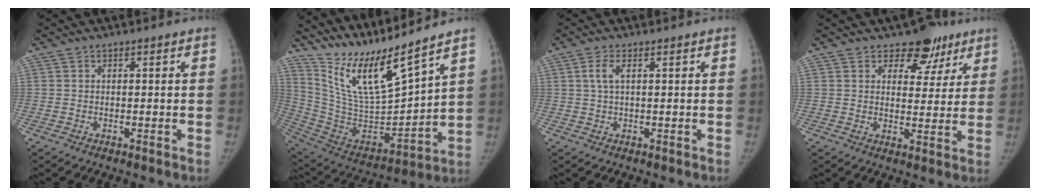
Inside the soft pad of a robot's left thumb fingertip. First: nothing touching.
{"total": 17.5, "force": [14.5, 1.4, 9.6], "torque": [-0.158, -0.092, 0.295]}
{"total": 2.7, "force": [0.8, 0.9, 2.4], "torque": [-0.061, 0.005, 0.019]}
{"total": 7.6, "force": [5.2, 4.9, 2.5], "torque": [0.012, -0.024, 0.073]}